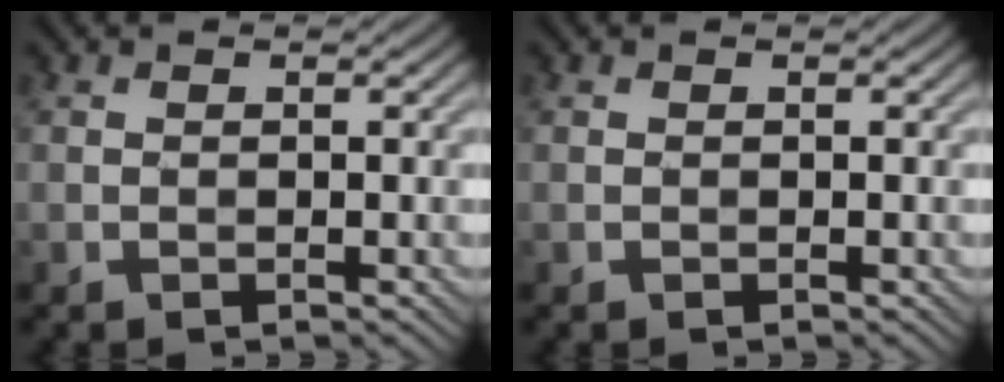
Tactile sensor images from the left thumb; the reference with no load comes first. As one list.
[{"total": 0.0}]